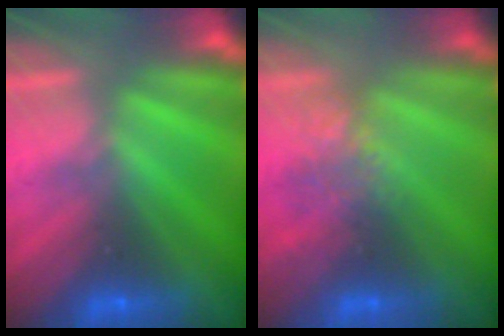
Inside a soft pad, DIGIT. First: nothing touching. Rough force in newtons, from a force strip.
{"total": 2.6}